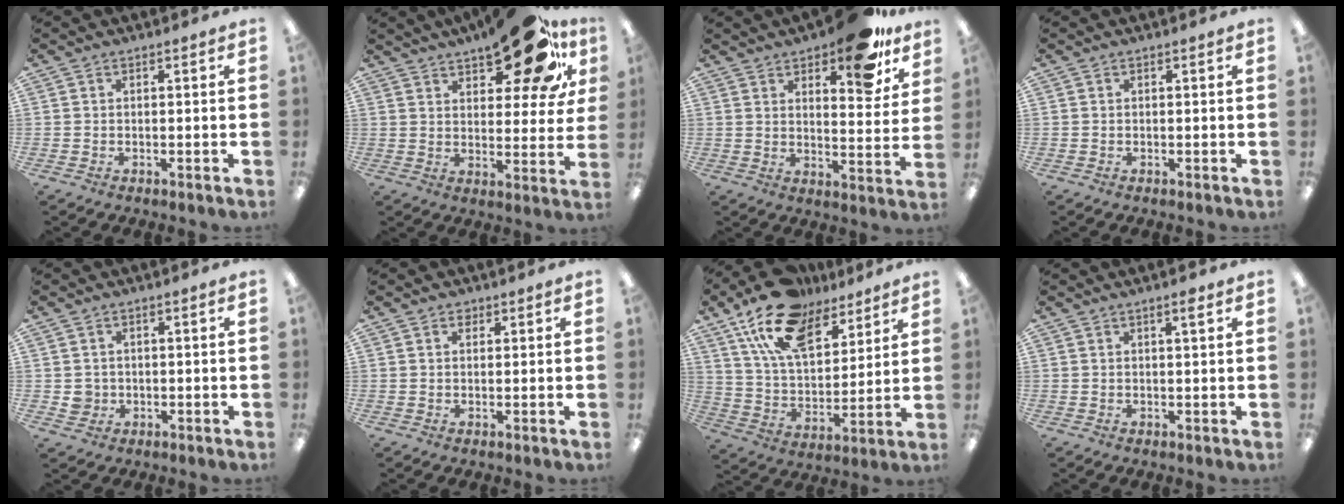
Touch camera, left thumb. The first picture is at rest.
{"total": 19.9, "force": [12.3, 8.3, 13.3], "torque": [-0.176, -0.064, 0.199]}
{"total": 14.1, "force": [10.1, 5.6, 8.1], "torque": [-0.096, -0.060, 0.169]}
{"total": 0.0}
{"total": 2.7, "force": [0.0, 2.7, 0.6], "torque": [-0.006, -0.001, -0.002]}
{"total": 1.3, "force": [0.9, 0.9, 0.5], "torque": [-0.003, -0.002, 0.014]}
{"total": 18.5, "force": [12.5, 9.6, 9.7], "torque": [-0.184, -0.057, 0.229]}
{"total": 2.3, "force": [1.5, 0.2, 1.7], "torque": [-0.030, -0.002, 0.023]}